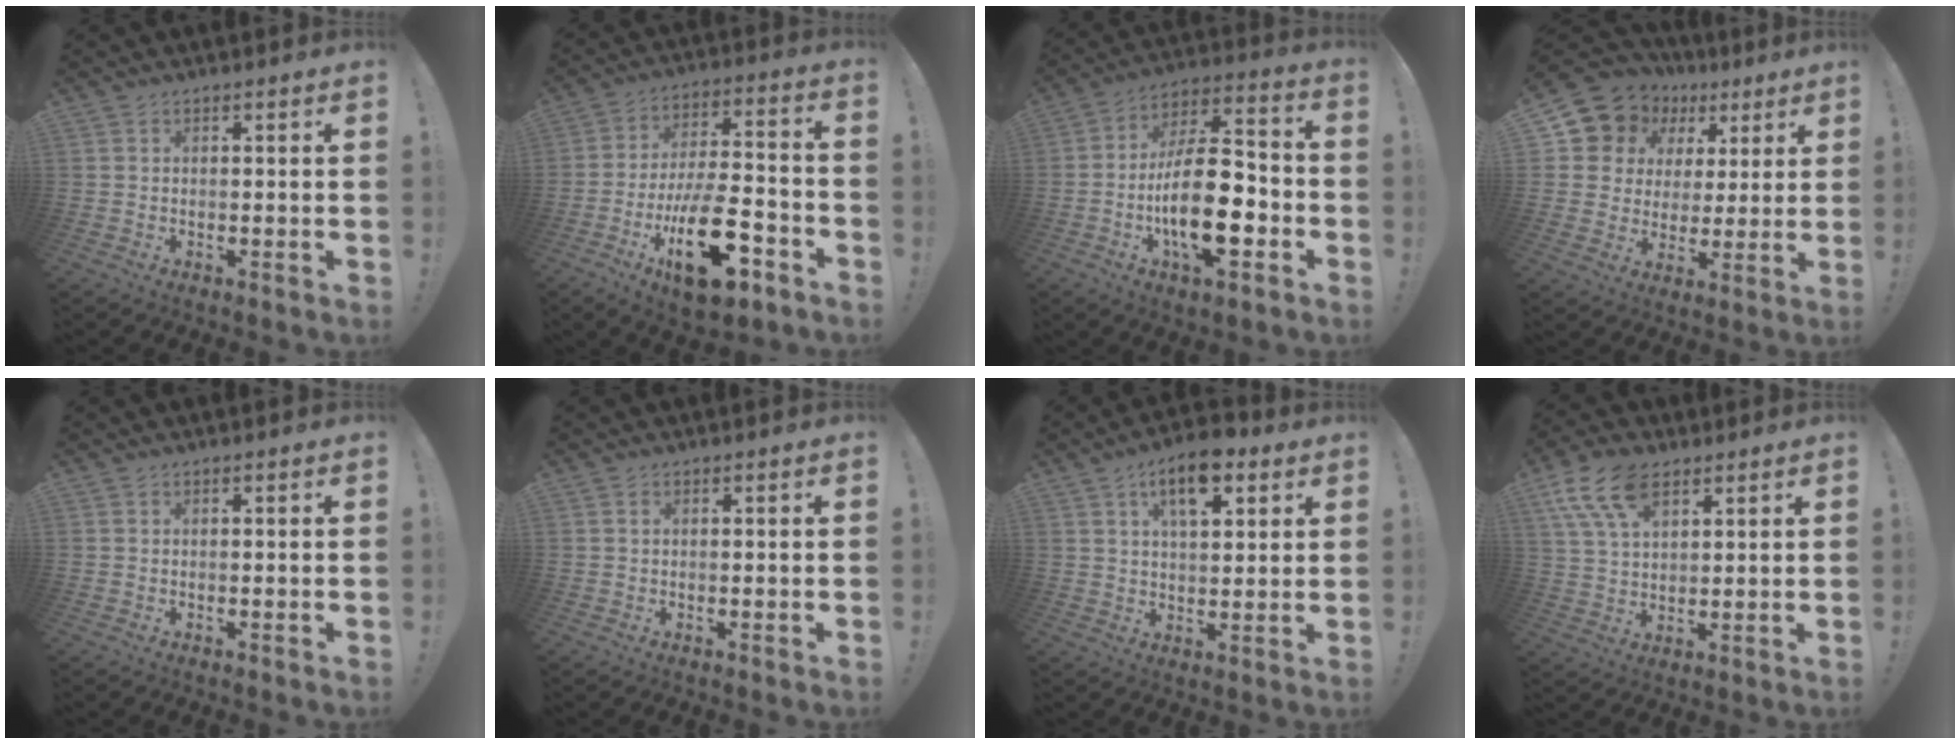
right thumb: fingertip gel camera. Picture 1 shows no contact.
{"total": 22.4, "force": [-9.7, 9.7, 17.8], "torque": [-0.295, 0.059, -0.148]}
{"total": 21.0, "force": [-5.6, 8.9, 18.2], "torque": [-0.334, 0.025, -0.086]}
{"total": 11.5, "force": [5.9, 9.4, 2.9], "torque": [-0.056, -0.041, 0.123]}
{"total": 0.0}
{"total": 0.0}
{"total": 11.5, "force": [6.1, 5.4, 8.2], "torque": [-0.124, -0.014, 0.105]}
{"total": 13.2, "force": [7.0, 7.3, 8.4], "torque": [-0.161, -0.015, 0.132]}